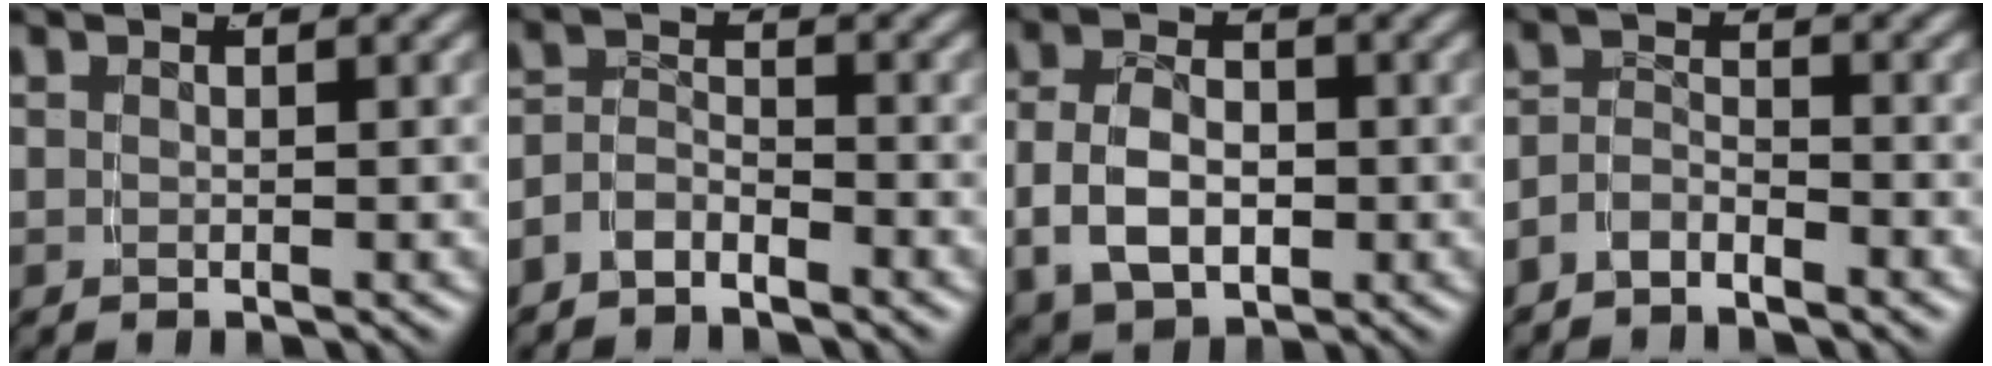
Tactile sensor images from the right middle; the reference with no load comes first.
{"total": 3.6, "force": [-2.7, 2.2, 1.0], "torque": [-0.016, -0.009, -0.050]}
{"total": 6.6, "force": [-0.8, 4.8, 4.5], "torque": [-0.086, -0.010, -0.007]}
{"total": 3.2, "force": [-2.6, 1.7, 0.8], "torque": [-0.013, -0.010, -0.048]}